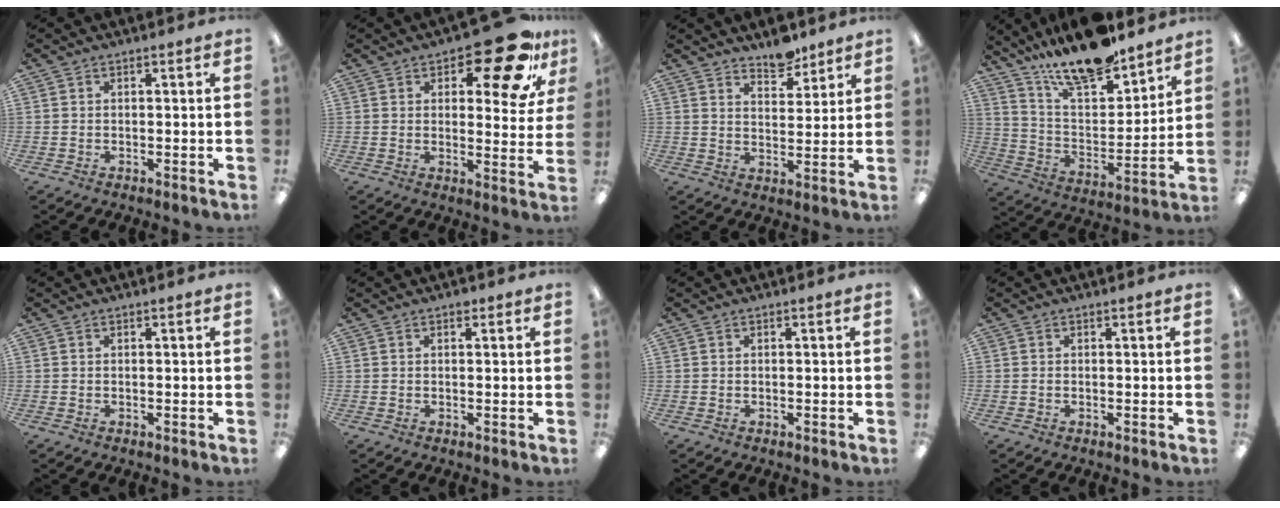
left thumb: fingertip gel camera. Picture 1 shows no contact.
{"total": 16.1, "force": [10.2, 6.1, 10.9], "torque": [-0.135, -0.062, 0.164]}
{"total": 6.9, "force": [6.0, 2.6, 2.0], "torque": [-0.013, -0.041, 0.107]}
{"total": 16.9, "force": [14.9, 4.0, 6.9], "torque": [-0.141, -0.100, 0.264]}
{"total": 0.0}
{"total": 0.9, "force": [0.7, 0.4, 0.4], "torque": [-0.002, -0.001, 0.010]}
{"total": 0.0}
{"total": 0.0}